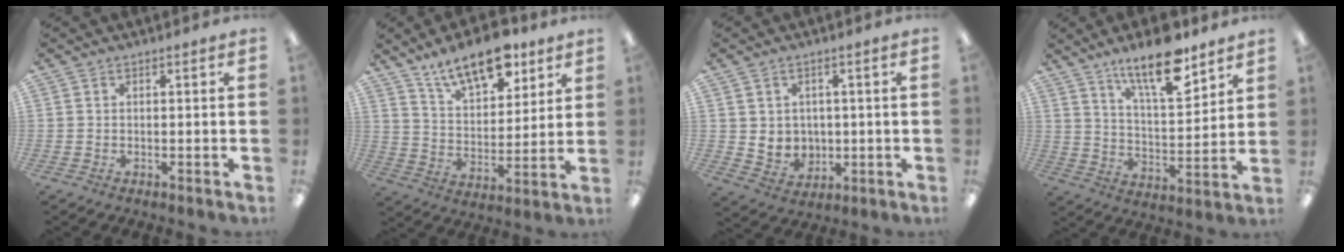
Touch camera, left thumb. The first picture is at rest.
{"total": 14.9, "force": [10.8, 6.4, 7.9], "torque": [-0.124, -0.056, 0.189]}
{"total": 4.9, "force": [1.5, 4.6, 0.7], "torque": [-0.012, -0.008, 0.032]}
{"total": 15.3, "force": [11.2, 4.6, 9.3], "torque": [-0.150, -0.062, 0.187]}